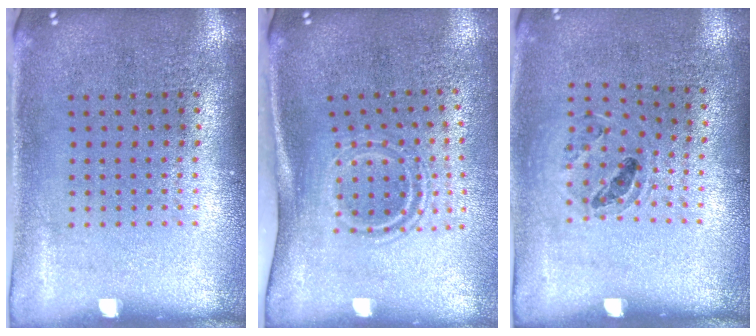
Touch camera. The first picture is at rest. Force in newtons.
{"total": 1.7, "press": 1.0, "slide": 1.3}
{"total": 0.9, "press": 0.9, "slide": 0.2}